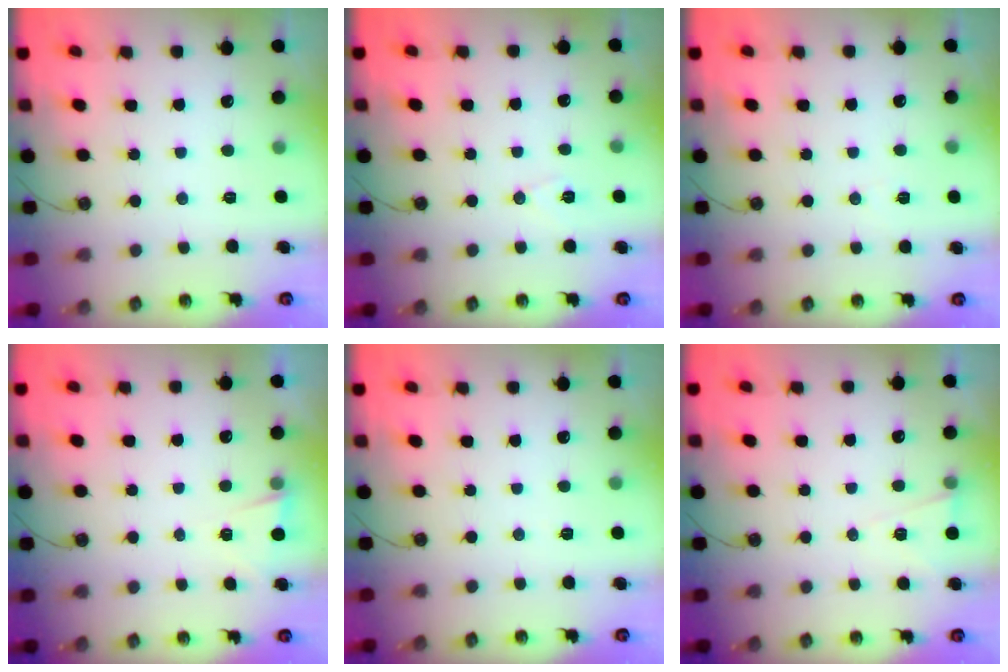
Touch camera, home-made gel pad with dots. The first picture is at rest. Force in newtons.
{"total": 6.0, "press": 4.1, "slide": 4.4}
{"total": 4.8, "press": 4.4, "slide": 1.9}
{"total": 1.5, "press": 1.3, "slide": 0.8}
{"total": 2.5, "press": 1.7, "slide": 1.8}
{"total": 5.4, "press": 3.3, "slide": 4.2}